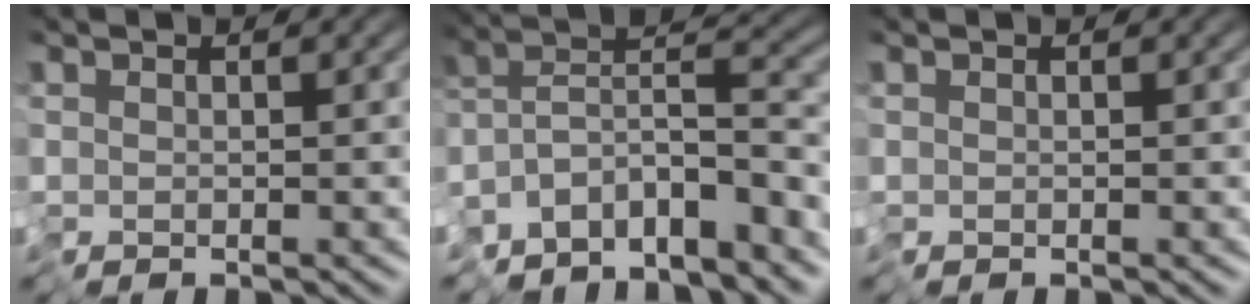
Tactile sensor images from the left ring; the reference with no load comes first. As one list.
[{"total": 8.4, "force": [-7.1, 2.2, 4.0], "torque": [-0.041, 0.014, -0.128]}, {"total": 0.0}]